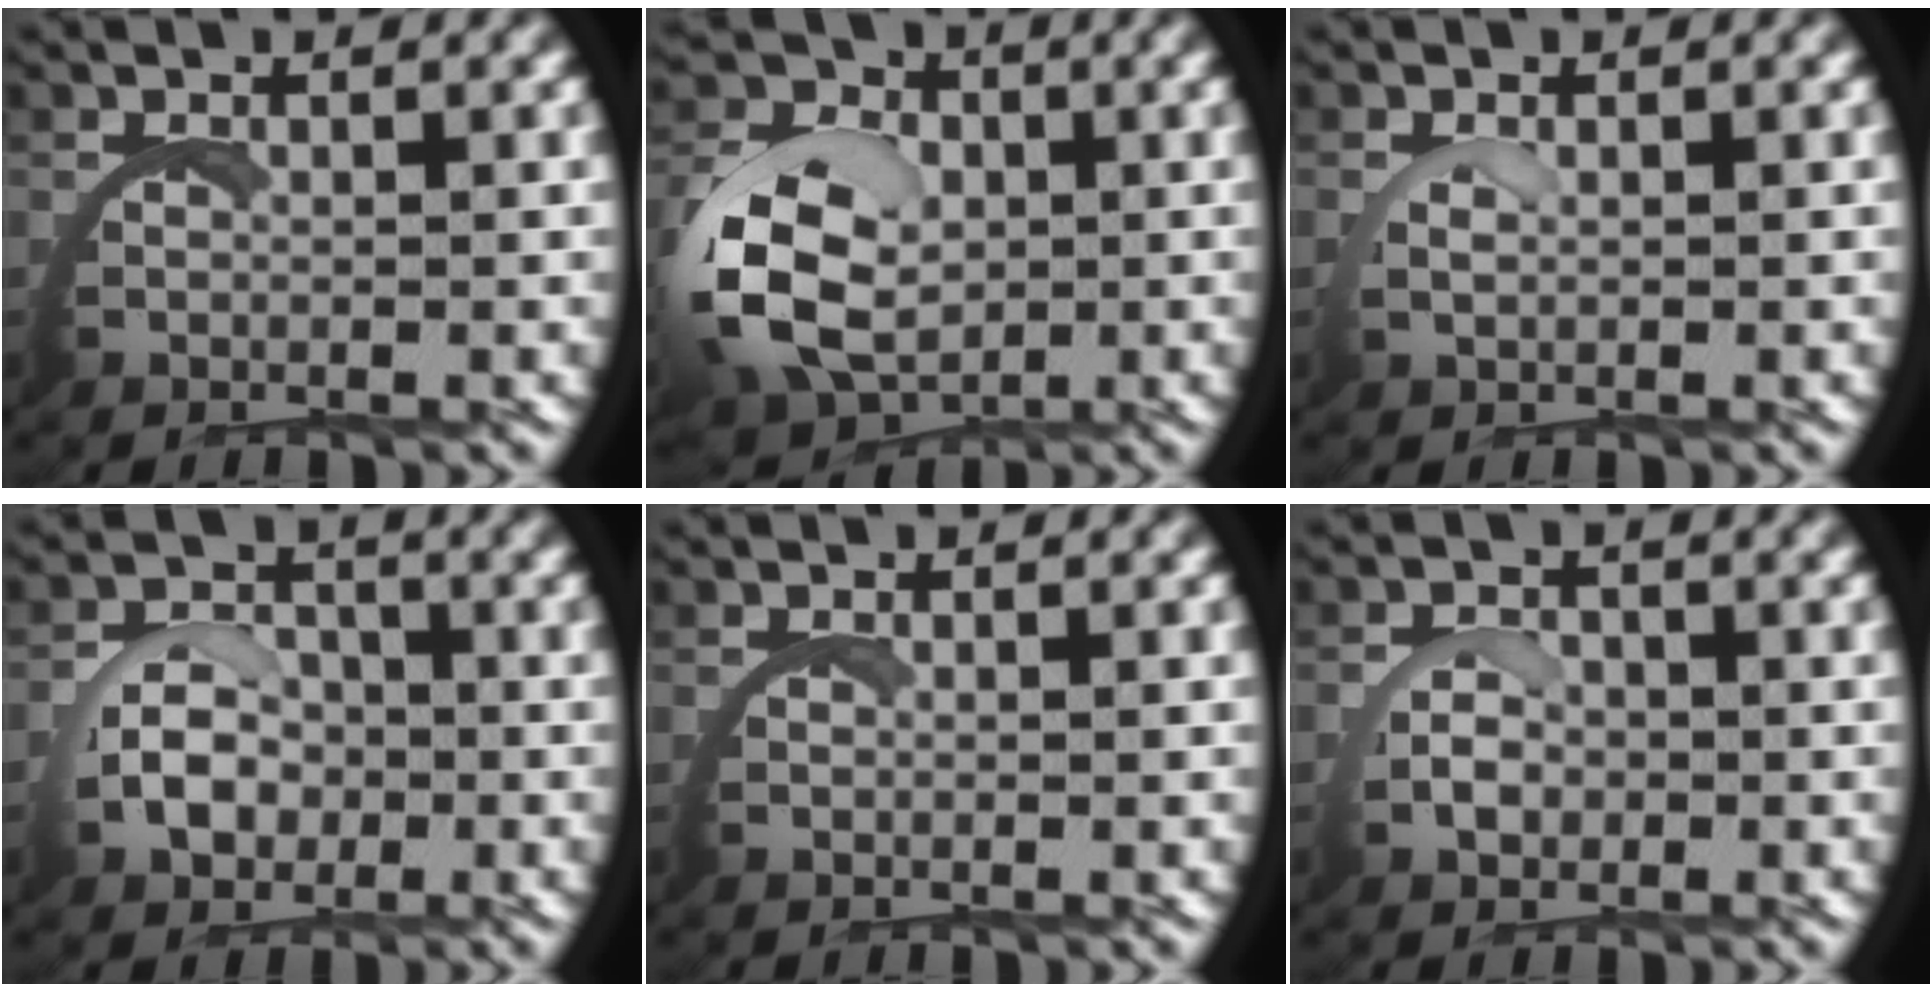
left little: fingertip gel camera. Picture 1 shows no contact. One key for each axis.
{"total": 8.3, "fx": -0.2, "fy": 6.2, "fz": 5.5, "tx": -0.148, "ty": -0.025, "tz": 0.006}
{"total": 0.9, "fx": 0.8, "fy": 0.0, "fz": 0.5, "tx": -0.019, "ty": -0.006, "tz": 0.017}
{"total": 3.1, "fx": -0.3, "fy": 2.6, "fz": 1.7, "tx": -0.028, "ty": 0.001, "tz": -0.012}
{"total": 0.0}
{"total": 1.2, "fx": 0.2, "fy": 0.9, "fz": 0.7, "tx": -0.020, "ty": -0.002, "tz": 0.000}